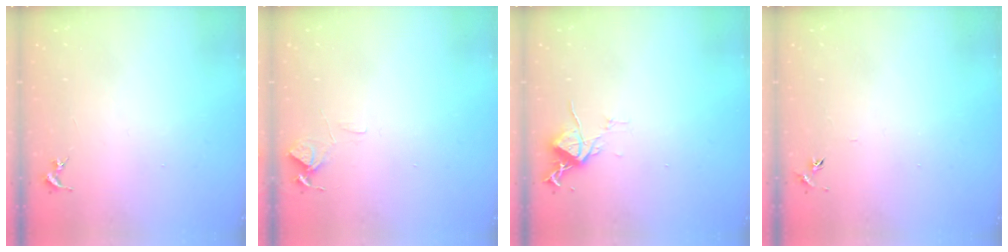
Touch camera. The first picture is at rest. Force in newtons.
{"total": 4.7, "press": 4.7, "slide": 0.5}
{"total": 8.8, "press": 8.7, "slide": 1.2}
{"total": 4.1, "press": 4.0, "slide": 0.4}